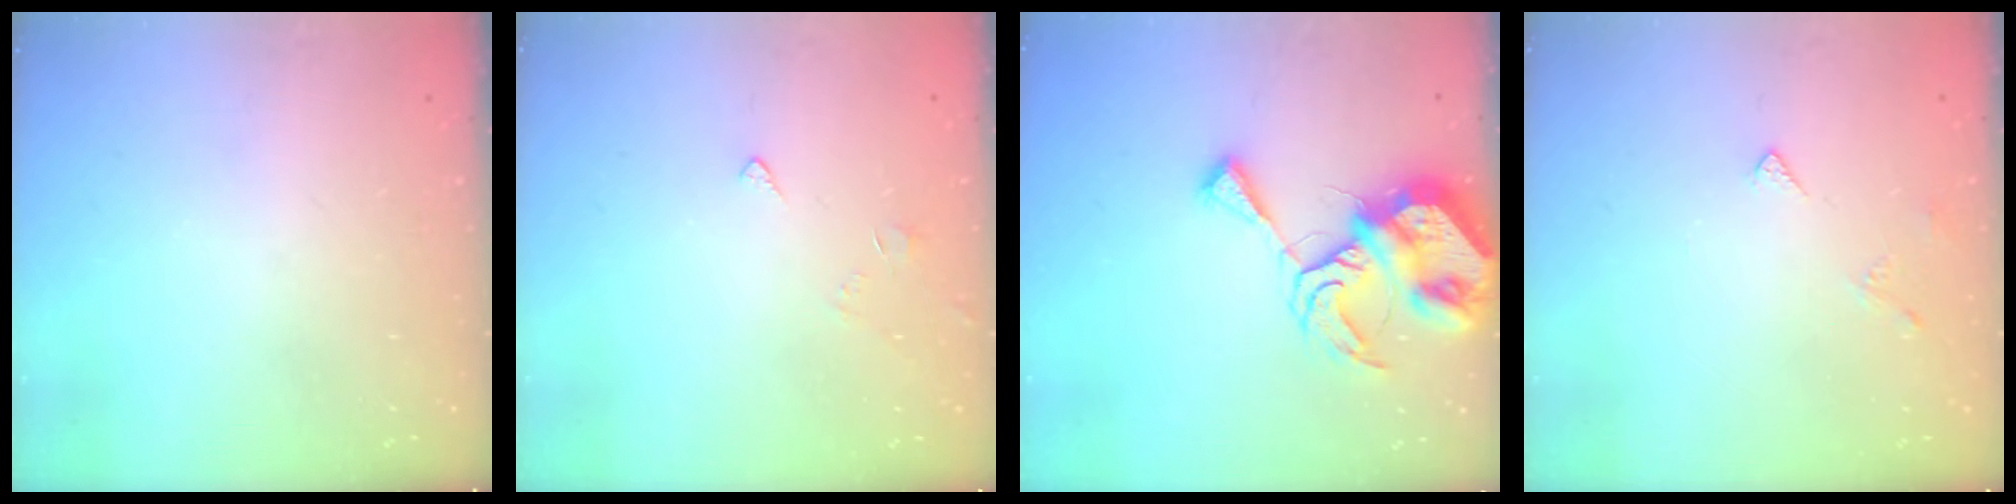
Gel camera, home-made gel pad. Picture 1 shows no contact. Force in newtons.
{"total": 2.5, "press": 2.4, "slide": 0.6}
{"total": 13.2, "press": 13.1, "slide": 1.4}
{"total": 3.0, "press": 3.0, "slide": 0.6}